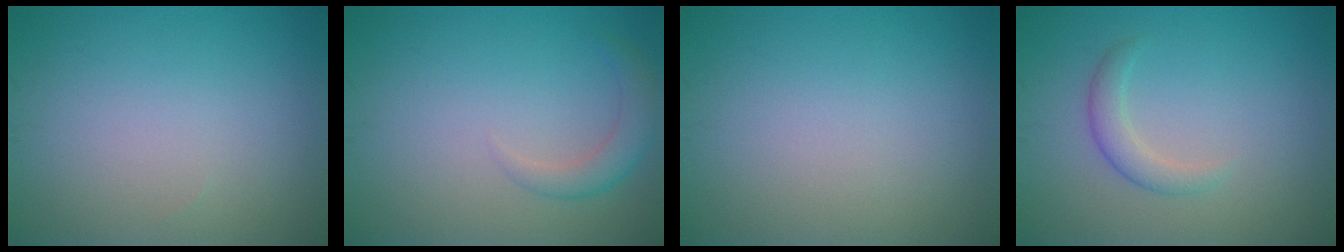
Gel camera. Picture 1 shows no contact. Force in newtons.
{"total": 2.2, "press": 2.2, "slide": 0.1}
{"total": 0.0}
{"total": 2.0, "press": 2.0, "slide": 0.1}